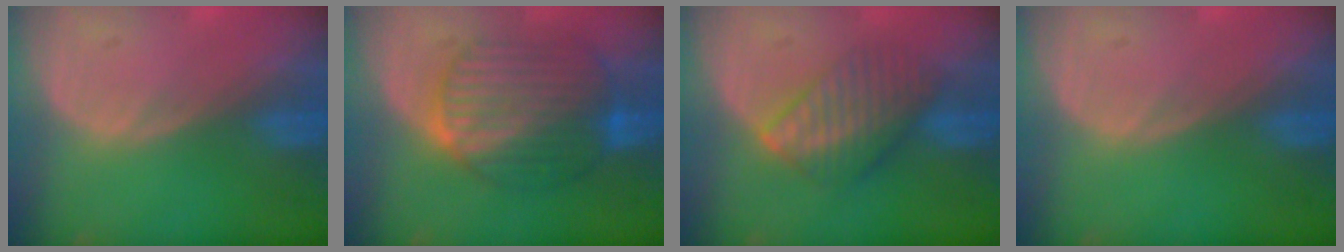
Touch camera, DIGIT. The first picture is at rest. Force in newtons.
{"total": 10.1, "press": 10.0, "slide": 0.9}
{"total": 6.6, "press": 6.5, "slide": 1.3}
{"total": 0.0}